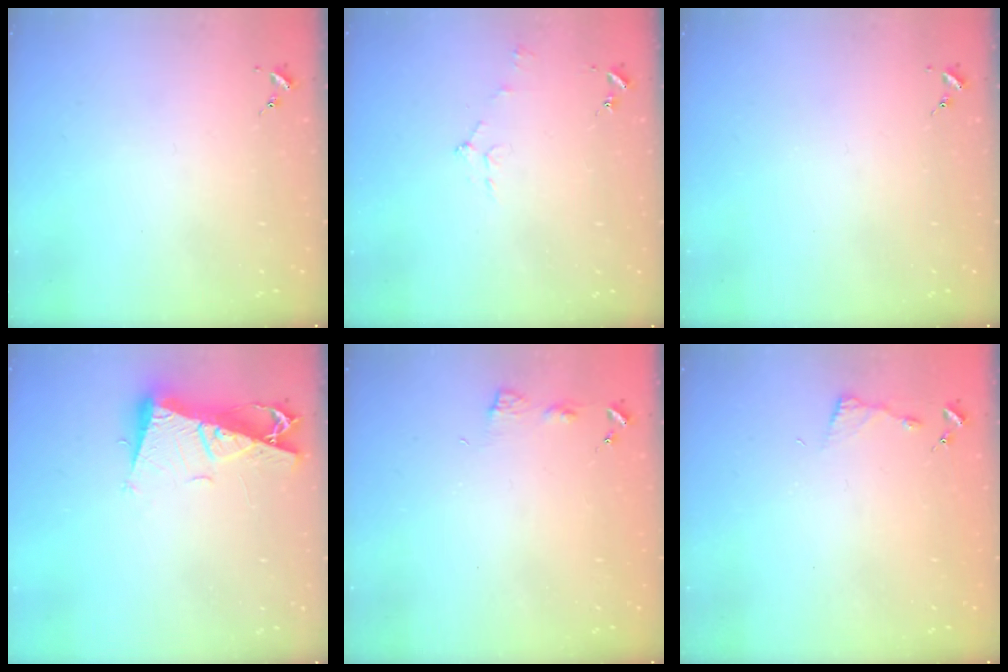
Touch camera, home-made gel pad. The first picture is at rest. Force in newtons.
{"total": 5.3, "press": 5.3, "slide": 0.6}
{"total": 0.0}
{"total": 11.2, "press": 11.1, "slide": 1.3}
{"total": 5.0, "press": 5.0, "slide": 0.5}
{"total": 3.3, "press": 3.3, "slide": 0.4}